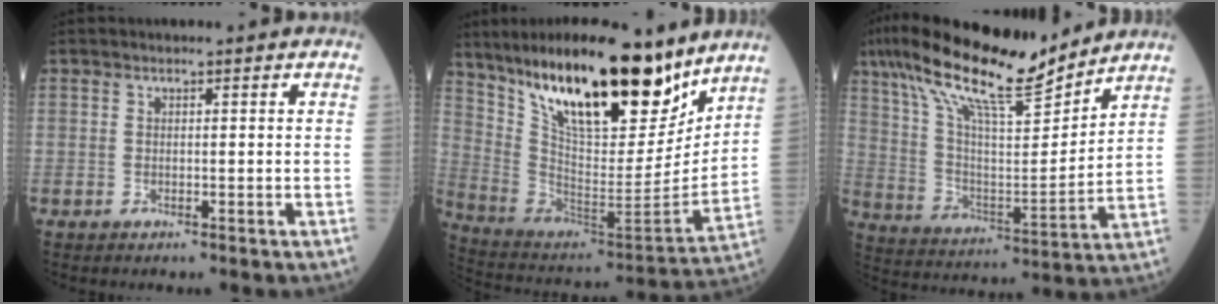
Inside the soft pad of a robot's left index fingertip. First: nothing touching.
{"total": 24.5, "force": [17.9, 6.1, 15.6], "torque": [-0.264, -0.018, 0.310]}
{"total": 17.2, "force": [14.2, 2.3, 9.4], "torque": [-0.175, 0.006, 0.258]}